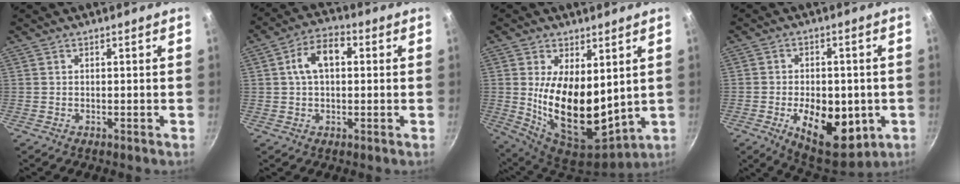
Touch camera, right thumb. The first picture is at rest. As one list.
[{"total": 8.2, "force": [1.4, 5.0, 6.3], "torque": [-0.091, 0.022, 0.013]}, {"total": 17.5, "force": [2.2, 9.4, 14.6], "torque": [-0.233, -0.045, 0.060]}, {"total": 16.0, "force": [-4.0, 9.2, 12.4], "torque": [-0.144, -0.003, -0.045]}]